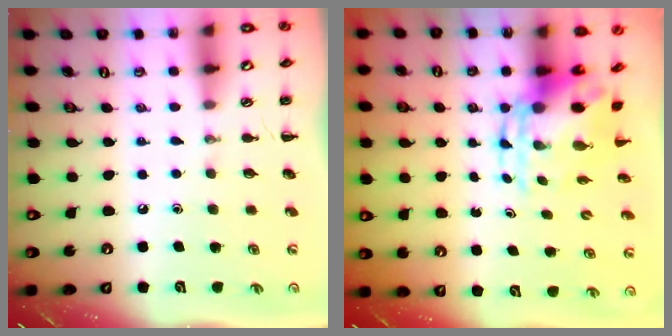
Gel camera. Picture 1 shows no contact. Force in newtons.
{"total": 6.0, "press": 5.8, "slide": 1.3}